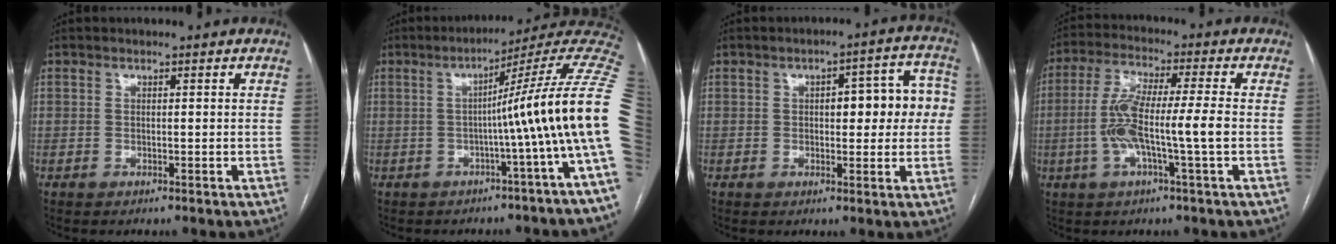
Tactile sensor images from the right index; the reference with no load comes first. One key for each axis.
{"total": 15.2, "fx": -1.1, "fy": -2.5, "fz": 14.9, "tx": -0.170, "ty": 0.025, "tz": -0.030}
{"total": 8.4, "fx": 0.9, "fy": 1.8, "fz": 8.1, "tx": -0.106, "ty": 0.023, "tz": 0.011}
{"total": 9.7, "fx": -1.8, "fy": 0.1, "fz": 9.5, "tx": -0.193, "ty": 0.013, "tz": -0.039}